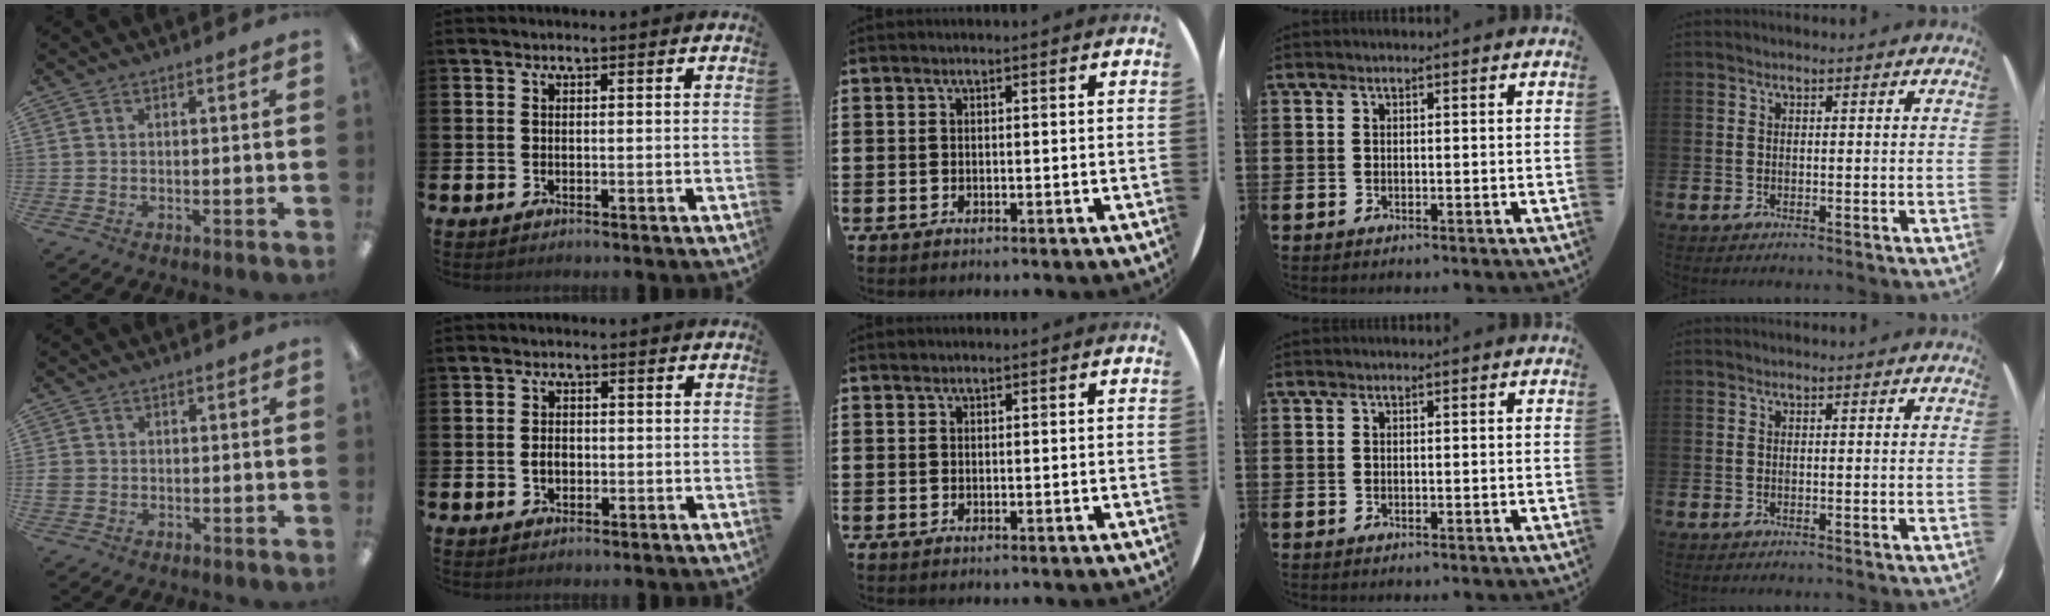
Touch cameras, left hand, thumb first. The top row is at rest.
{"thumb": {"total": 1.9, "force": [-0.4, 1.7, 0.5], "torque": [-0.008, 0.004, -0.008]}, "index": {"total": 2.0, "force": [-0.2, 1.4, 1.3], "torque": [-0.016, 0.003, -0.009]}}